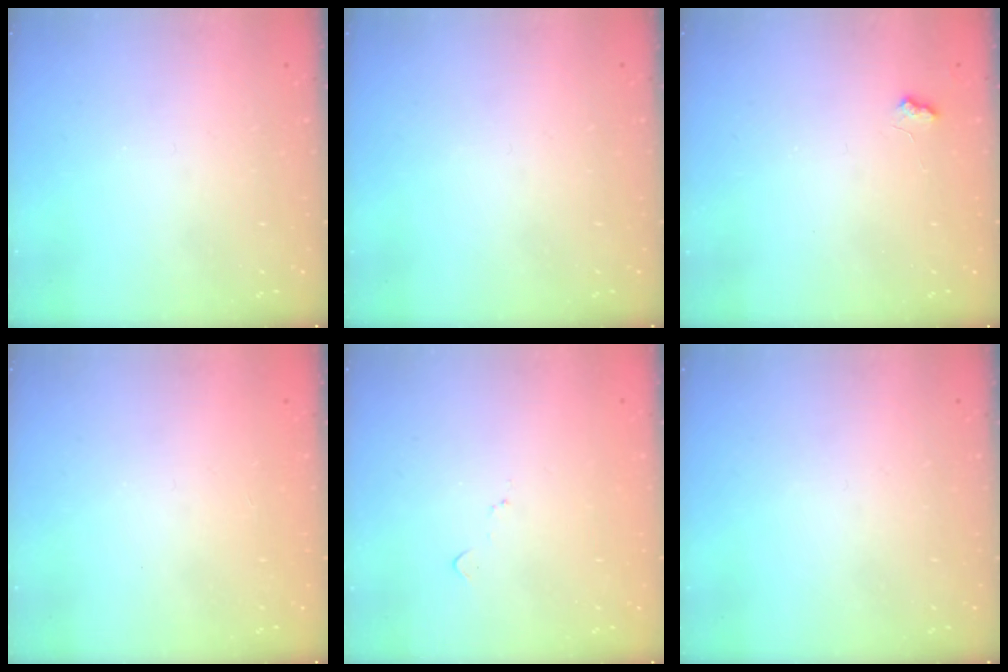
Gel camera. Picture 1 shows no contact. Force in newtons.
{"total": 0.0}
{"total": 3.8, "press": 3.8, "slide": 0.5}
{"total": 1.1, "press": 1.1, "slide": 0.1}
{"total": 6.0, "press": 5.9, "slide": 0.7}
{"total": 0.0}